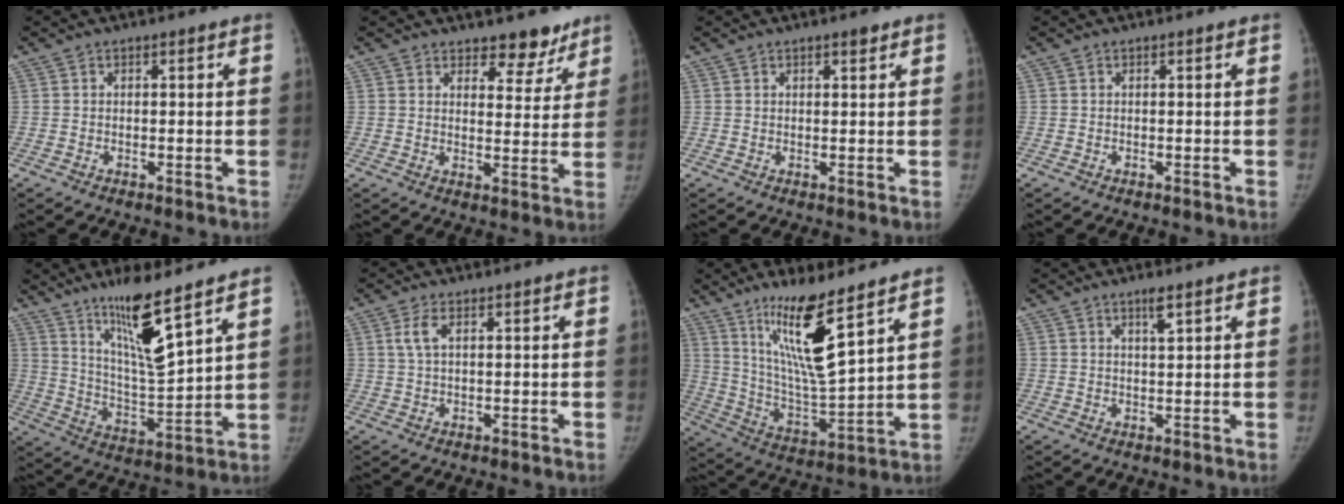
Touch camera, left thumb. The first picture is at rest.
{"total": 6.6, "force": [5.2, 3.6, 1.8], "torque": [0.016, -0.036, 0.069]}
{"total": 1.4, "force": [1.0, 0.6, 0.8], "torque": [-0.003, -0.005, 0.013]}
{"total": 0.0}
{"total": 13.6, "force": [9.2, 1.5, 10.0], "torque": [-0.170, -0.073, 0.176]}
{"total": 3.5, "force": [1.2, 1.2, 3.1], "torque": [-0.079, 0.004, 0.029]}
{"total": 15.9, "force": [9.9, 2.4, 12.2], "torque": [-0.211, -0.074, 0.196]}
{"total": 2.3, "force": [1.5, 0.3, 1.8], "torque": [-0.030, -0.007, 0.027]}